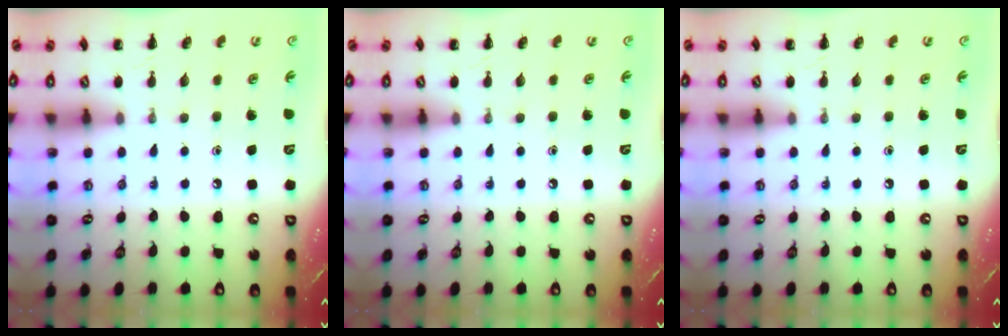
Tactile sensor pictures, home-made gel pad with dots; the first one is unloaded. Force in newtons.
{"total": 0.0}
{"total": 0.0}